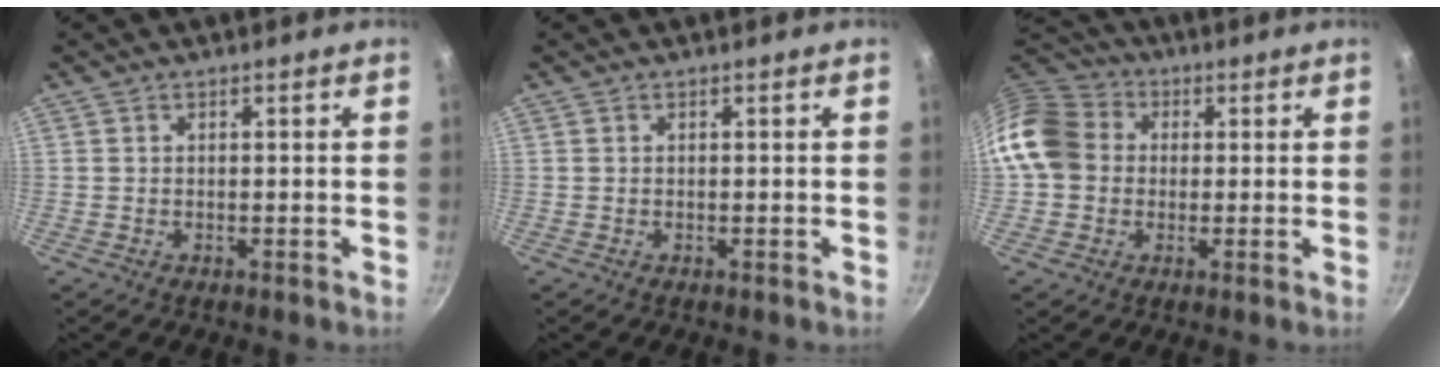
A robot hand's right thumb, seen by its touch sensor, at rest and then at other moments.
{"total": 0.0}
{"total": 11.9, "force": [0.7, 10.2, 6.0], "torque": [-0.086, 0.022, -0.004]}